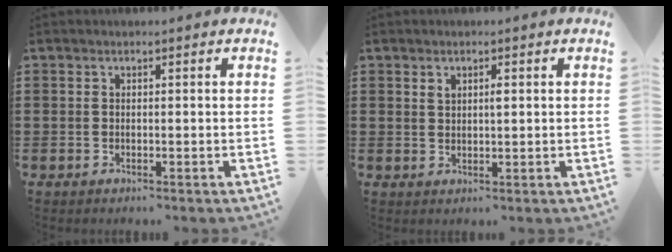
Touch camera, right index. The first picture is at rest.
{"total": 1.4, "force": [0.6, 0.6, 1.1], "torque": [-0.016, 0.001, 0.008]}